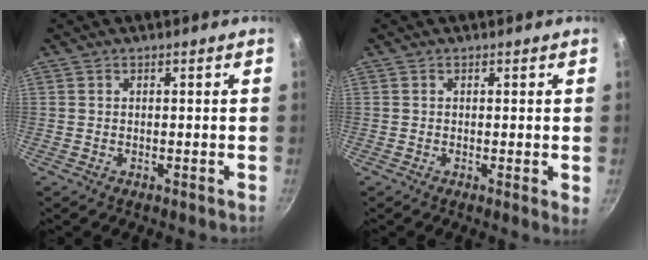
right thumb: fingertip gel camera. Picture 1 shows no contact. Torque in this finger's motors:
{"motor_torque": [-0.18, 0.31, -0.16, -0.30, -0.01]}